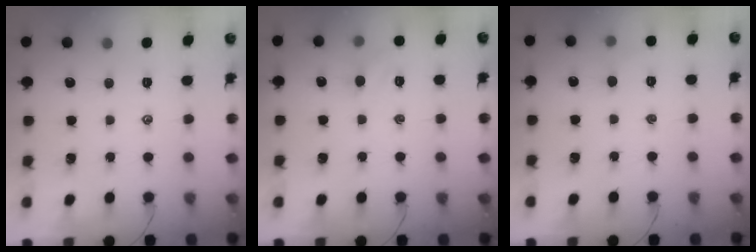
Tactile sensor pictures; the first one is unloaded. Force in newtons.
{"total": 5.6, "press": 5.4, "slide": 1.5}
{"total": 3.8, "press": 3.6, "slide": 1.1}